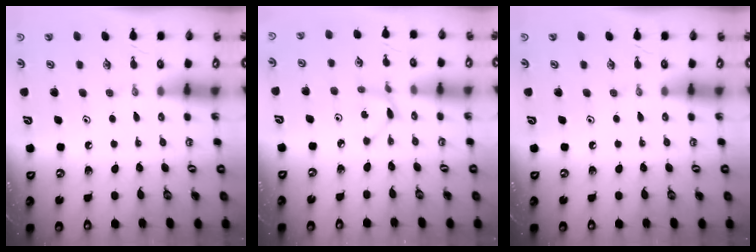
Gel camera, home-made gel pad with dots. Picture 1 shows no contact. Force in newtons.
{"total": 1.5, "press": 1.5, "slide": 0.2}
{"total": 0.0}